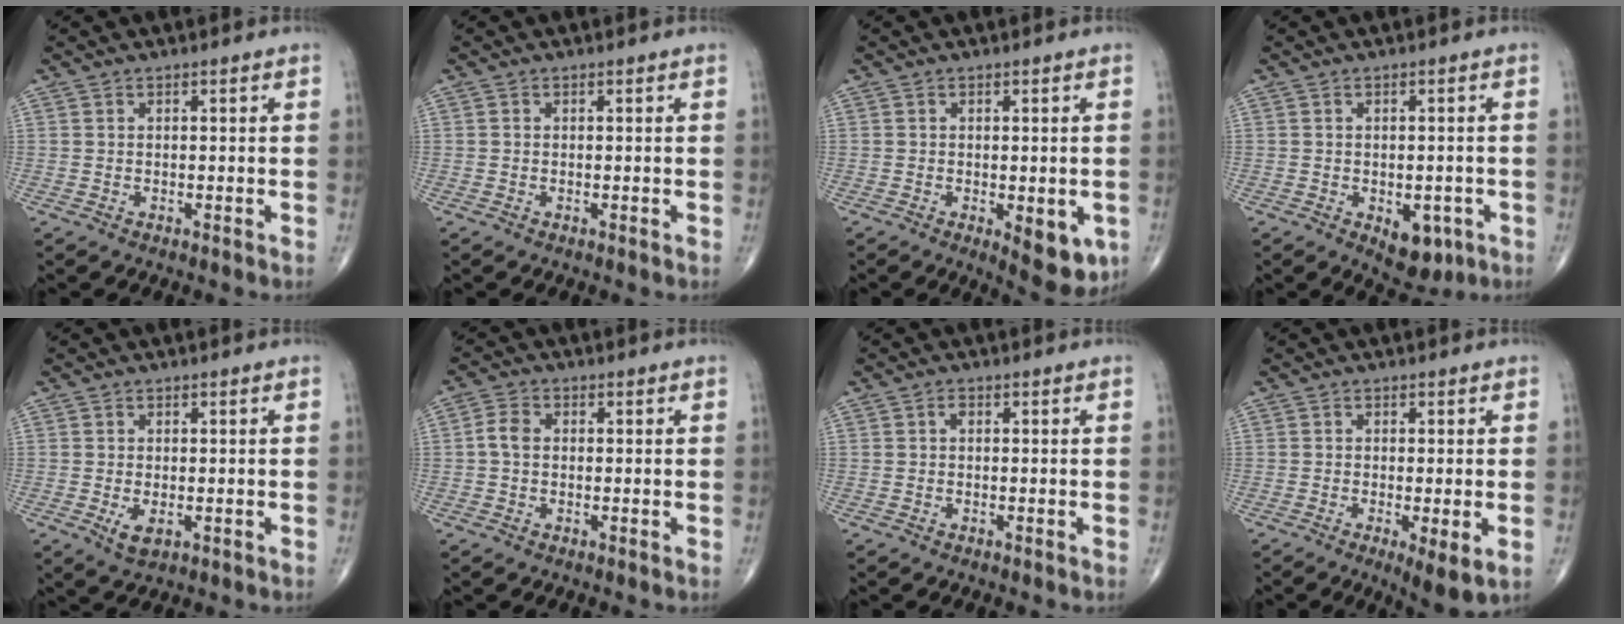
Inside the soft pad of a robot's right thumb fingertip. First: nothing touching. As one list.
[{"total": 0.0}, {"total": 8.0, "force": [-2.4, 3.3, 6.9], "torque": [-0.071, -0.011, -0.025]}, {"total": 6.6, "force": [-2.5, 3.8, 4.8], "torque": [-0.039, 0.003, -0.021]}, {"total": 3.0, "force": [-0.8, 1.5, 2.5], "torque": [-0.044, -0.007, -0.009]}, {"total": 3.1, "force": [-0.1, 2.3, 2.1], "torque": [-0.041, 0.009, -0.008]}, {"total": 0.8, "force": [0.1, 0.5, 0.6], "torque": [-0.007, 0.003, -0.001]}, {"total": 5.6, "force": [-1.7, 1.3, 5.2], "torque": [-0.088, -0.018, -0.028]}]